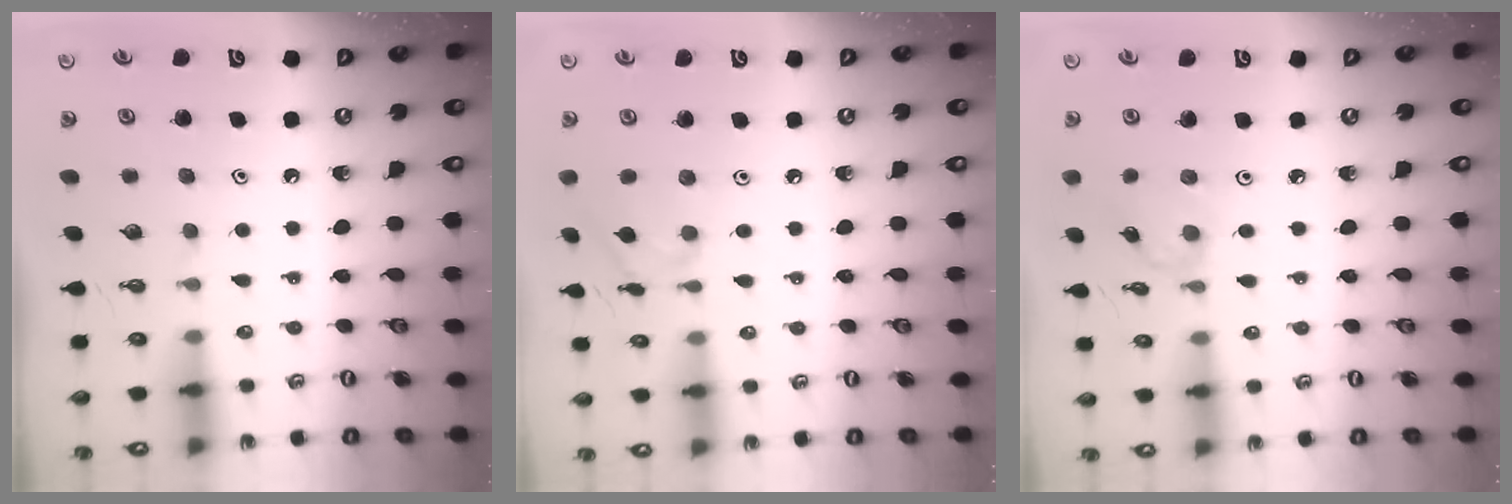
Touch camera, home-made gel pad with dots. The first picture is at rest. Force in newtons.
{"total": 6.2, "press": 6.2, "slide": 0.4}
{"total": 1.3, "press": 1.2, "slide": 0.3}